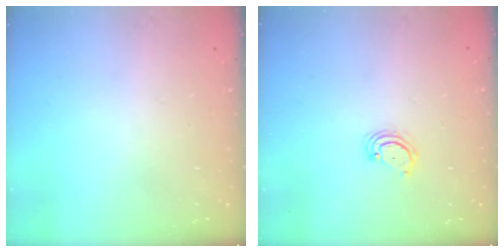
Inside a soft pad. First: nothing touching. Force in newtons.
{"total": 2.9, "press": 2.8, "slide": 0.4}